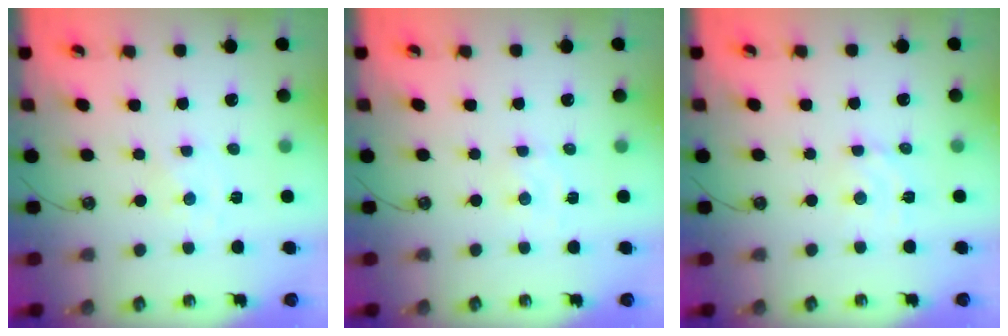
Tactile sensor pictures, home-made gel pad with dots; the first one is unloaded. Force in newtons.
{"total": 1.6, "press": 1.6, "slide": 0.2}
{"total": 3.5, "press": 3.5, "slide": 0.2}